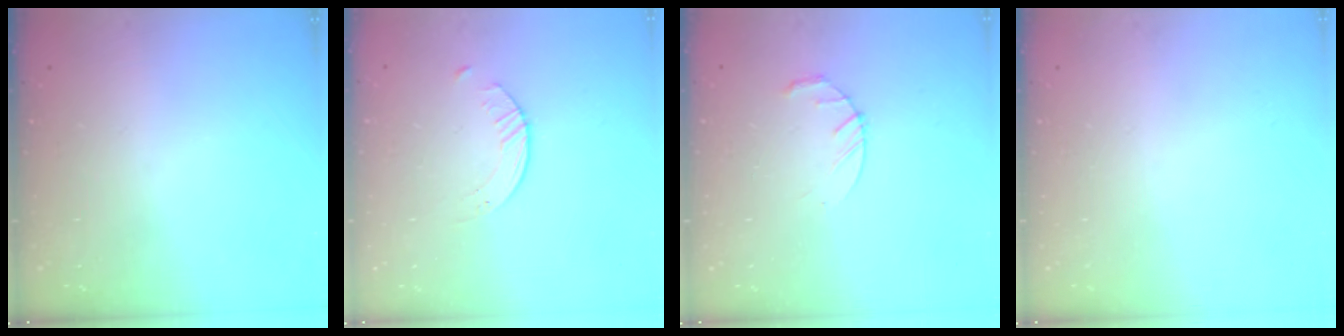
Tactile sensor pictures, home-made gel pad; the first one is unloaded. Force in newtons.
{"total": 1.6, "press": 1.6, "slide": 0.3}
{"total": 4.4, "press": 4.4, "slide": 0.7}
{"total": 0.0}